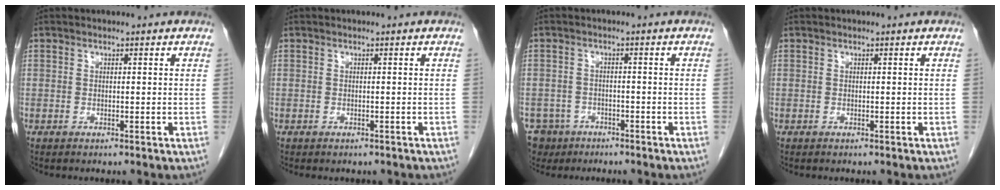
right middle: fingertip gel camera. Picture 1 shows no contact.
{"total": 1.1, "force": [-0.9, 0.5, 0.3], "torque": [-0.011, 0.000, -0.009]}
{"total": 6.4, "force": [-4.3, 4.7, 0.4], "torque": [-0.014, 0.003, -0.070]}
{"total": 0.0}